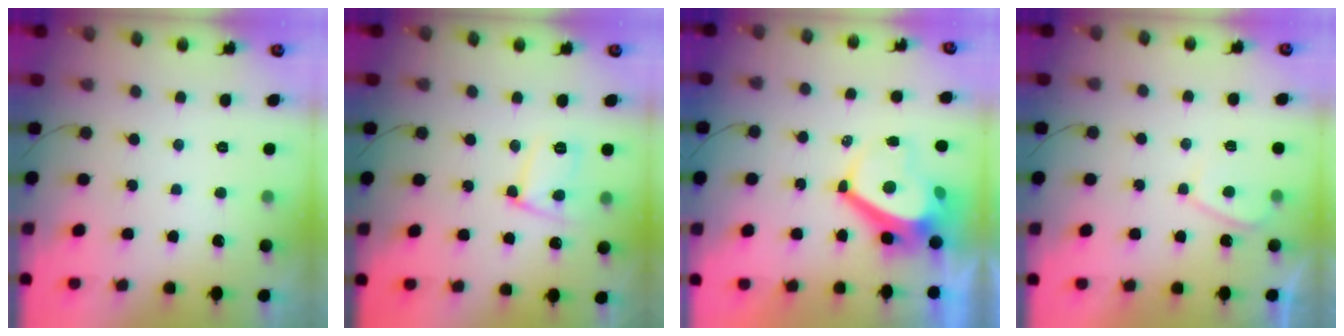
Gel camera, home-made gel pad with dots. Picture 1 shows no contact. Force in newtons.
{"total": 11.2, "press": 11.1, "slide": 1.0}
{"total": 6.7, "press": 6.7, "slide": 0.8}
{"total": 2.8, "press": 2.8, "slide": 0.7}